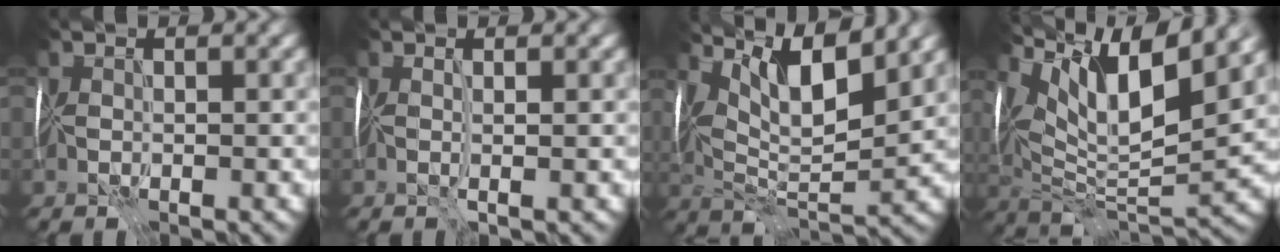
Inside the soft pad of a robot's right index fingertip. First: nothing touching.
{"total": 1.2, "force": [0.1, -0.2, 1.1], "torque": [-0.019, -0.004, -0.001]}
{"total": 9.0, "force": [4.9, 2.8, 7.0], "torque": [-0.123, 0.000, 0.087]}
{"total": 12.7, "force": [7.3, 3.8, 9.6], "torque": [-0.175, 0.014, 0.137]}